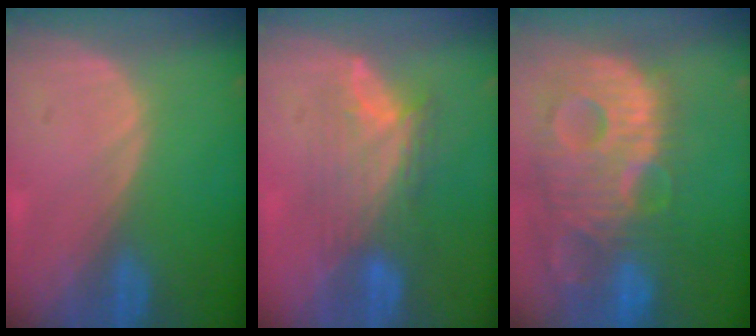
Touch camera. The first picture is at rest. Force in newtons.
{"total": 7.3, "press": 7.1, "slide": 1.7}
{"total": 13.8, "press": 11.9, "slide": 7.1}